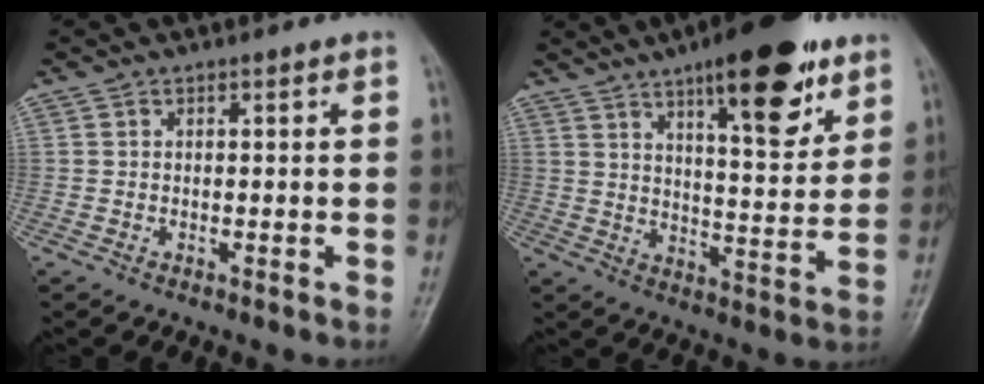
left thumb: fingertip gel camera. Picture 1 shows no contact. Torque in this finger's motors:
{"motor_torque": [2.47, 1.38, 1.45, -1.32, 0.10]}